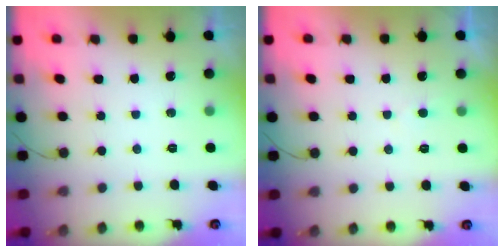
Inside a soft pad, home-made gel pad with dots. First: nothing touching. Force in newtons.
{"total": 2.0, "press": 2.0, "slide": 0.2}